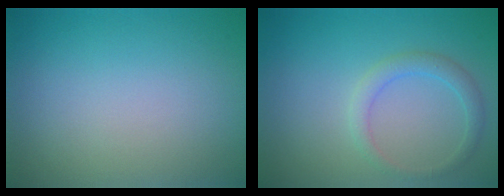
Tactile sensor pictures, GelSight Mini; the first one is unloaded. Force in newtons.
{"total": 2.0, "press": 2.0, "slide": 0.1}